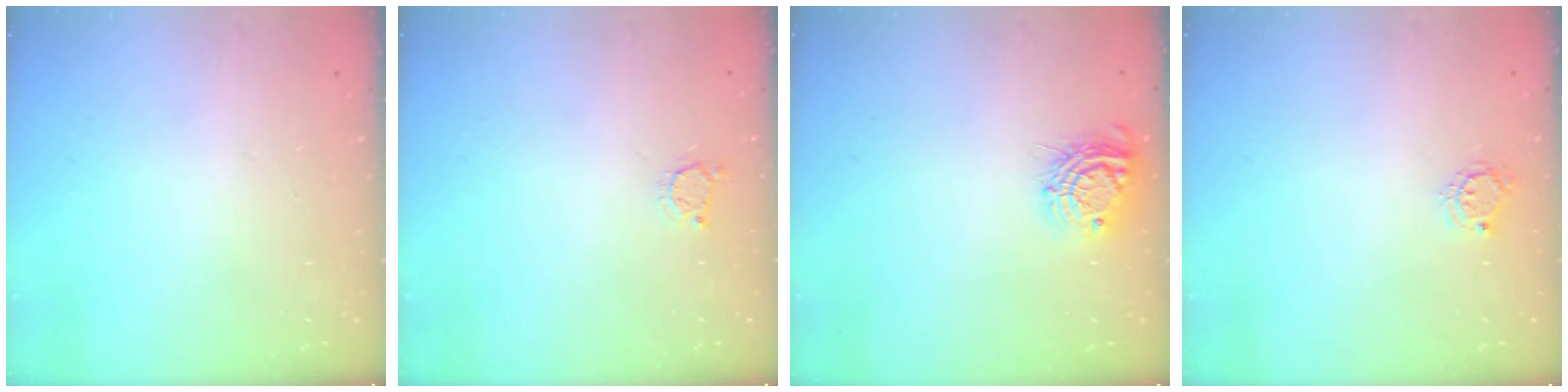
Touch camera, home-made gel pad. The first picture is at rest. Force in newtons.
{"total": 2.5, "press": 2.5, "slide": 0.3}
{"total": 9.6, "press": 9.6, "slide": 0.5}
{"total": 5.0, "press": 5.0, "slide": 0.4}